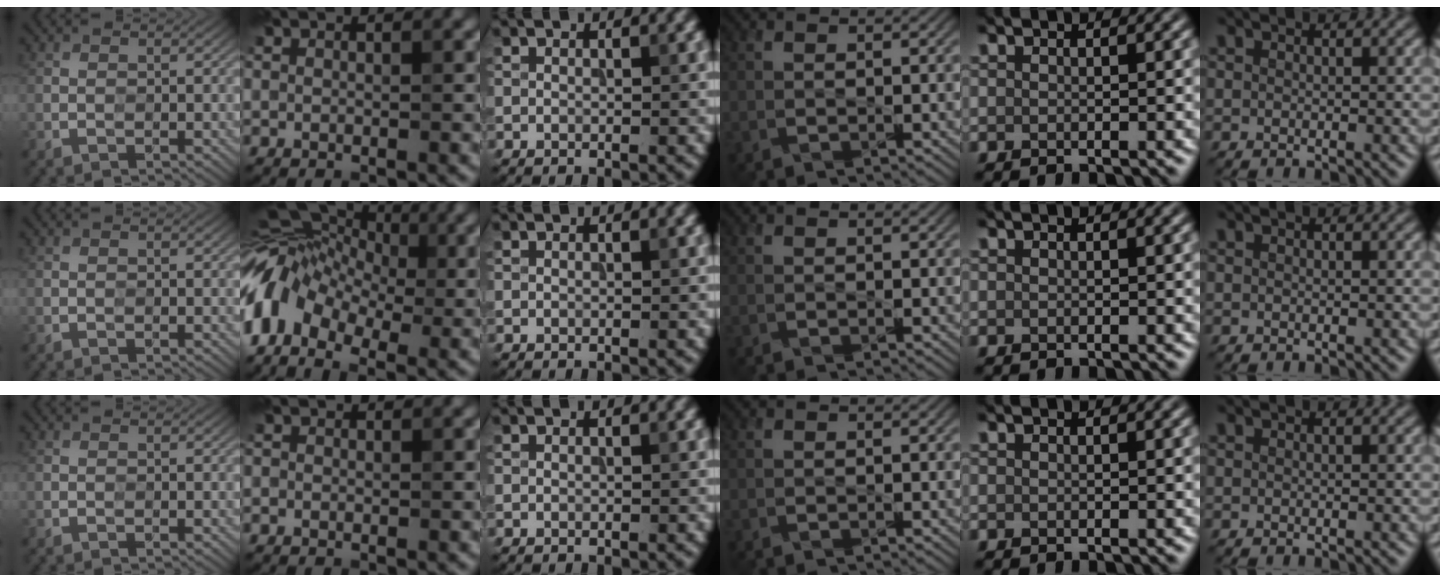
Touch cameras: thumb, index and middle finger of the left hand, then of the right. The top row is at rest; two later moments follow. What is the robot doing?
{"motion": "press", "object": "sticky note"}